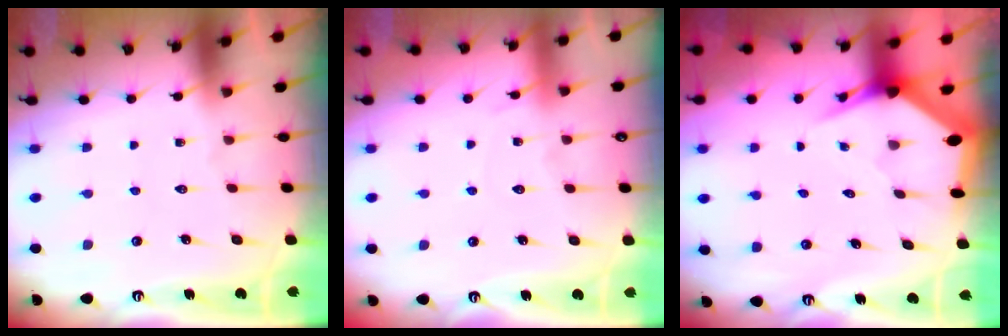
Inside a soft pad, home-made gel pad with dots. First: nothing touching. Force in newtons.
{"total": 4.3, "press": 4.3, "slide": 0.5}
{"total": 4.1, "press": 4.0, "slide": 0.5}